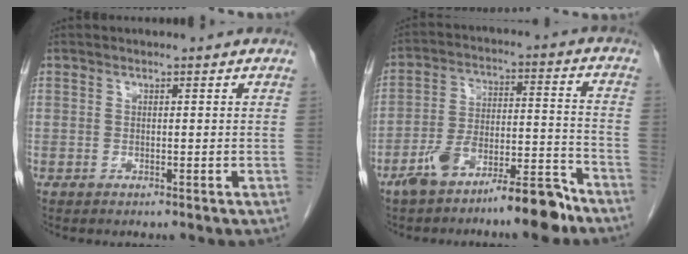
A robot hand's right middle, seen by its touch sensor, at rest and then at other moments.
{"total": 11.0, "force": [-8.3, 2.1, 6.9], "torque": [-0.119, 0.027, -0.143]}